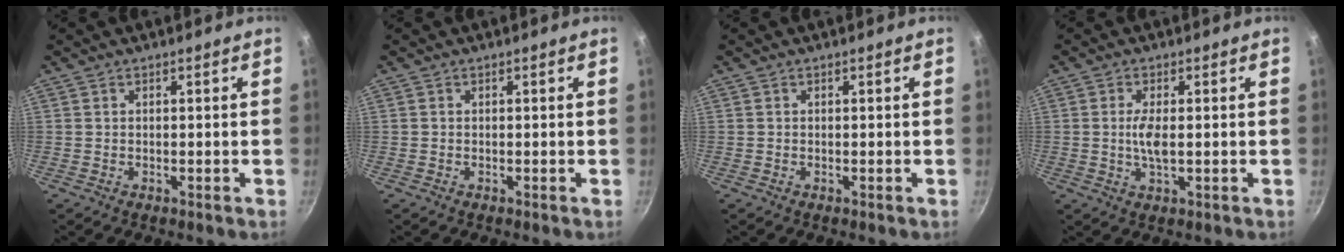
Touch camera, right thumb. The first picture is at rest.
{"total": 0.0}
{"total": 0.0}
{"total": 4.1, "force": [0.1, 1.4, 3.8], "torque": [-0.085, -0.002, 0.001]}